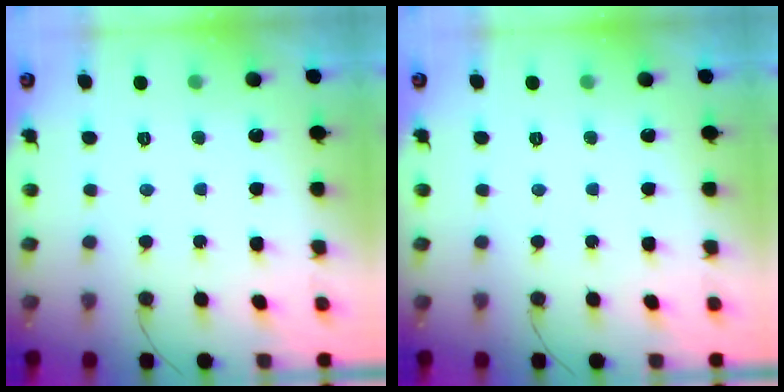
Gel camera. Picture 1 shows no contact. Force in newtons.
{"total": 0.0}